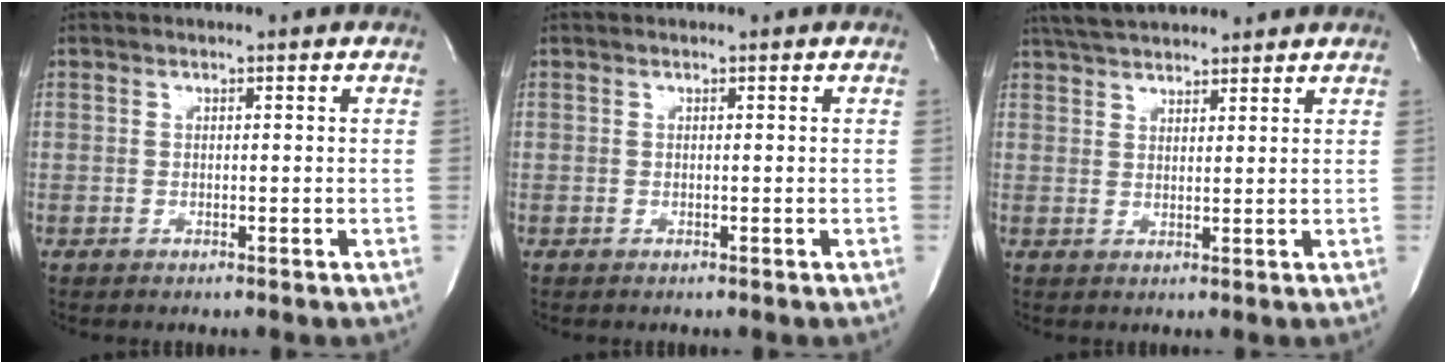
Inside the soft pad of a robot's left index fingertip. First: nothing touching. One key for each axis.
{"total": 0.0}
{"total": 8.1, "fx": 7.2, "fy": 1.8, "fz": 3.3, "tx": -0.059, "ty": 0.030, "tz": 0.118}